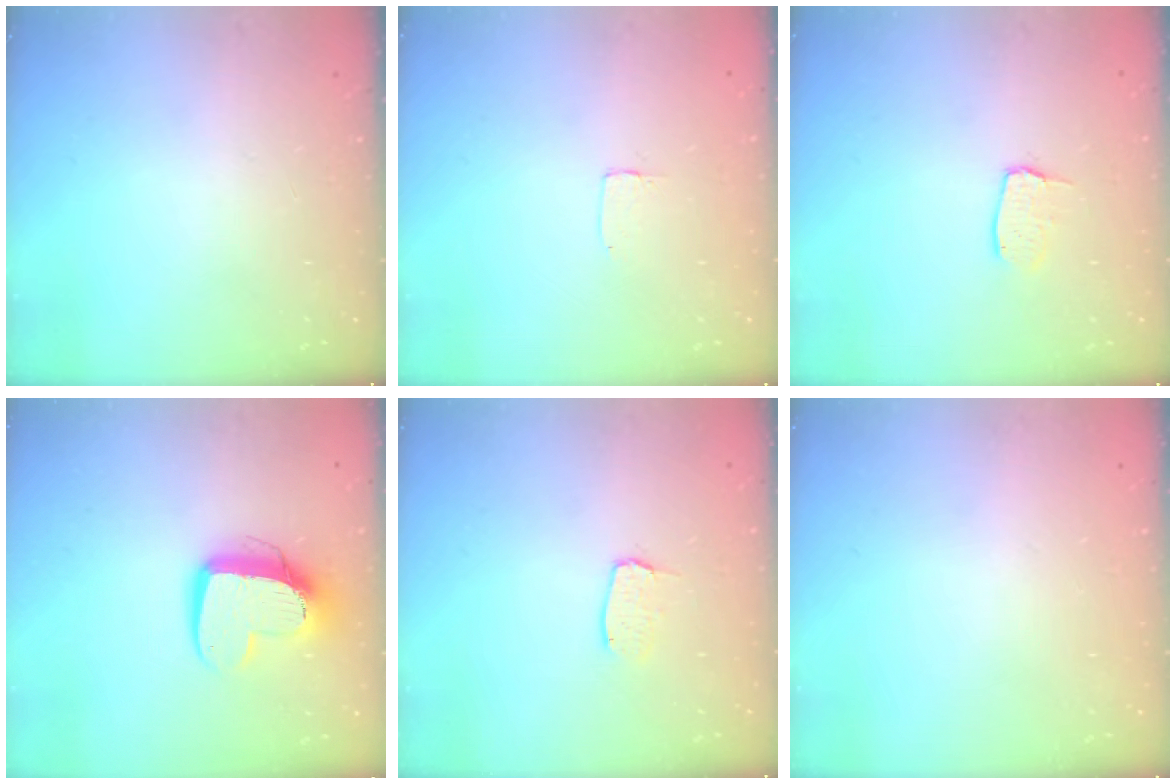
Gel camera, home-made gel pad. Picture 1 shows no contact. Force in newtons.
{"total": 1.2, "press": 1.2, "slide": 0.0}
{"total": 5.6, "press": 5.6, "slide": 0.4}
{"total": 12.1, "press": 12.0, "slide": 1.2}
{"total": 4.9, "press": 4.9, "slide": 0.3}
{"total": 0.0}